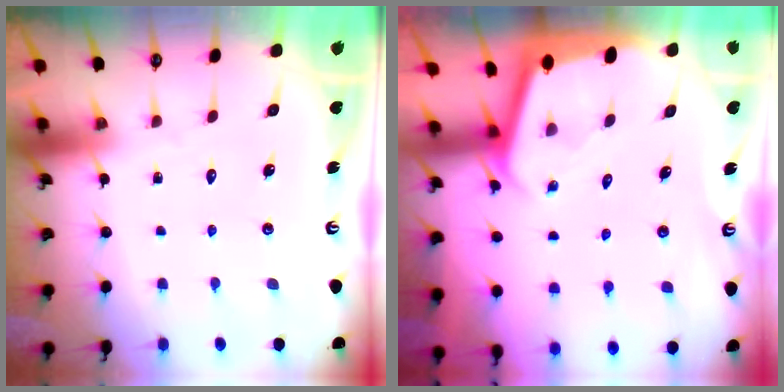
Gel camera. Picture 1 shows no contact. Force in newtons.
{"total": 1.9, "press": 1.9, "slide": 0.1}